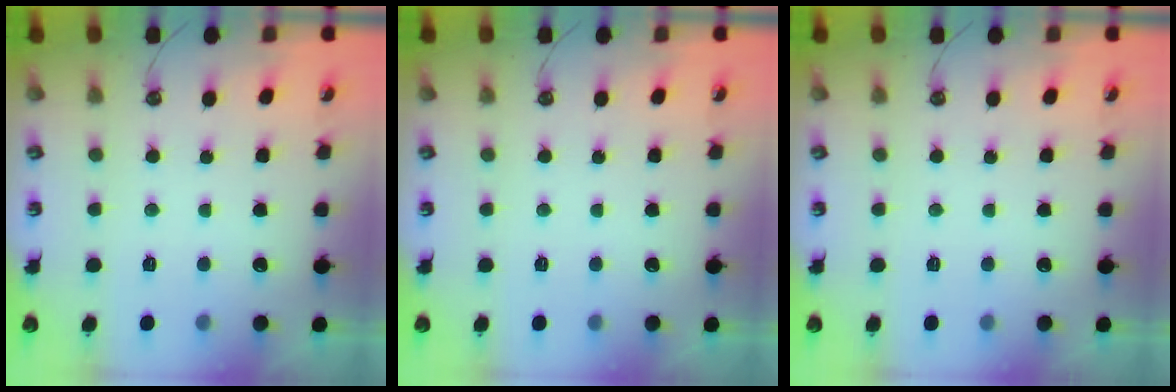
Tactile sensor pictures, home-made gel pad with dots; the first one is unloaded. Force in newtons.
{"total": 0.0}
{"total": 0.0}